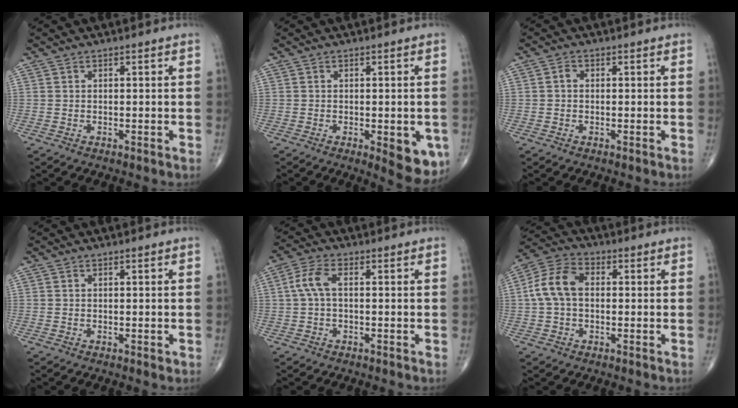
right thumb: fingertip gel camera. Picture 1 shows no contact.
{"total": 8.1, "force": [-2.5, 3.1, 7.1], "torque": [-0.065, -0.011, -0.025]}
{"total": 1.2, "force": [-0.1, 1.0, 0.7], "torque": [-0.007, 0.003, -0.006]}
{"total": 0.6, "force": [-0.1, 0.3, 0.5], "torque": [-0.002, -0.001, -0.003]}
{"total": 4.6, "force": [0.3, 2.0, 4.1], "torque": [-0.102, 0.013, 0.002]}
{"total": 8.7, "force": [0.4, 5.7, 6.6], "torque": [-0.136, 0.029, 0.001]}